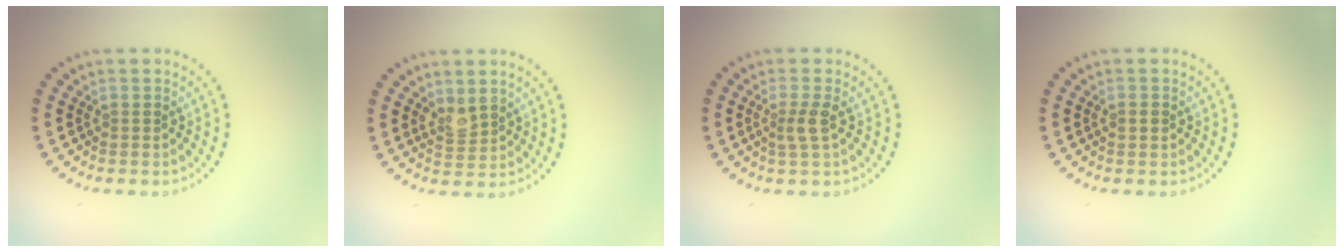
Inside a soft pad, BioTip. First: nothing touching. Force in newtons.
{"total": 1.8, "press": 1.7, "slide": 0.7}
{"total": 1.8, "press": 1.4, "slide": 1.0}
{"total": 1.2, "press": 1.2, "slide": 0.1}